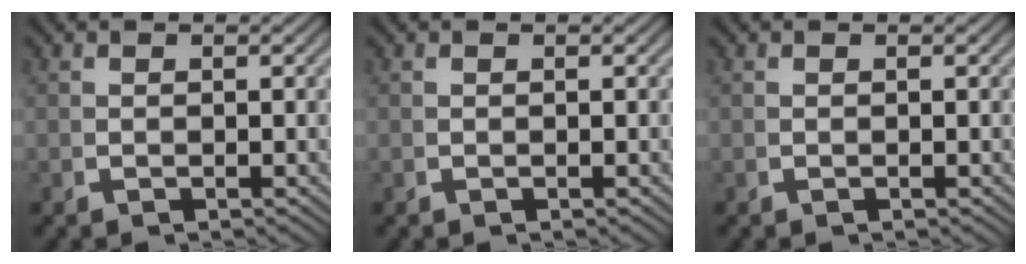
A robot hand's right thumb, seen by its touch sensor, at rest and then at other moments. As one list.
[{"total": 0.0}, {"total": 0.0}]